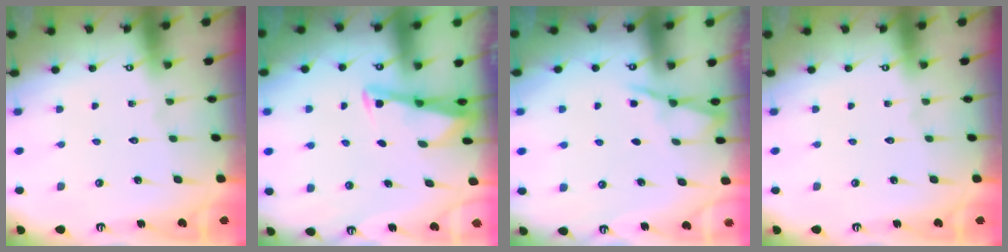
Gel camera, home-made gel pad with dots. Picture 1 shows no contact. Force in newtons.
{"total": 2.8, "press": 2.8, "slide": 0.3}
{"total": 2.8, "press": 2.8, "slide": 0.5}
{"total": 0.0}